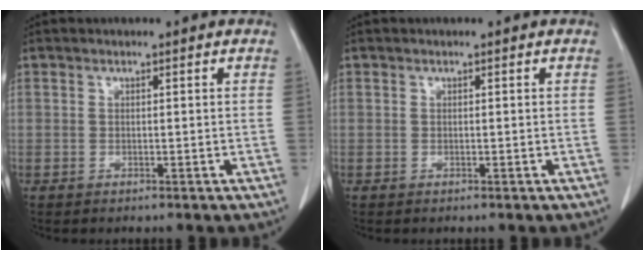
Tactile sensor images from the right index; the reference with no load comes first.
{"total": 0.0}